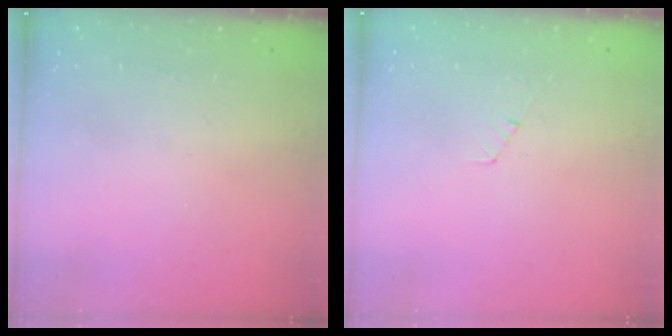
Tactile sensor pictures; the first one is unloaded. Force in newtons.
{"total": 3.5, "press": 3.4, "slide": 0.5}